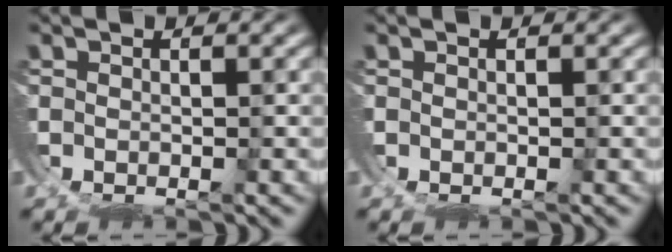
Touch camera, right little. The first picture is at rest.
{"total": 0.0}